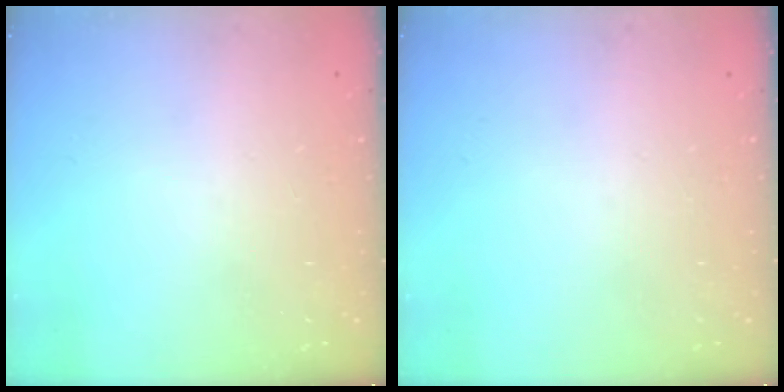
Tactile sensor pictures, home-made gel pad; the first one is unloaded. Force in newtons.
{"total": 0.0}